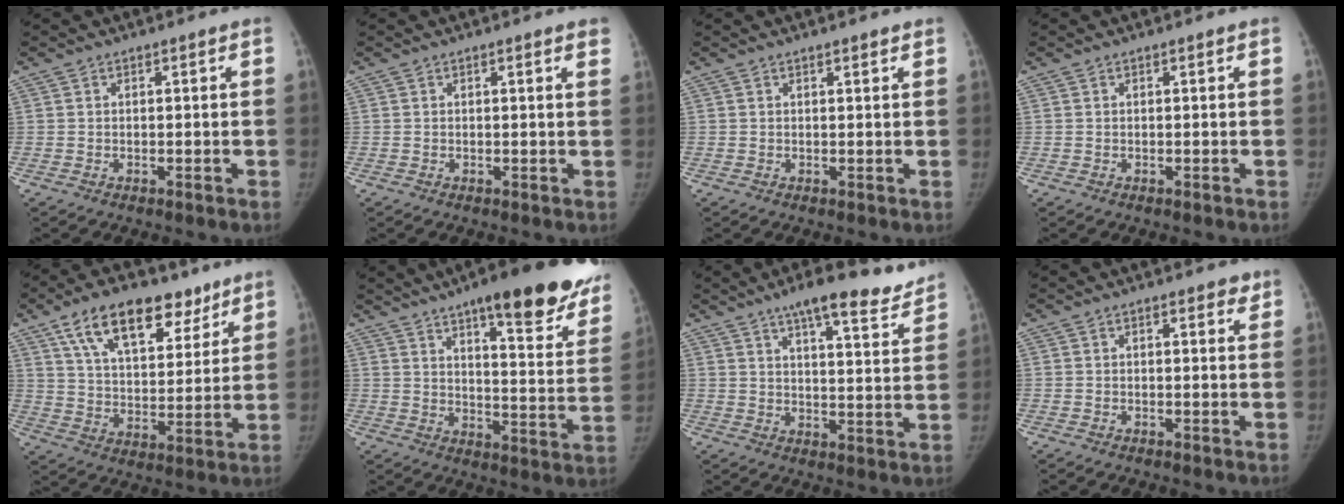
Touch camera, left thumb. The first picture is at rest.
{"total": 2.3, "force": [1.6, 0.3, 1.7], "torque": [-0.013, 0.001, 0.014]}
{"total": 1.0, "force": [0.8, 0.2, 0.5], "torque": [-0.004, -0.004, 0.012]}
{"total": 0.0}
{"total": 18.5, "force": [11.3, 9.4, 11.2], "torque": [-0.139, -0.034, 0.191]}
{"total": 26.1, "force": [17.6, 6.5, 18.1], "torque": [-0.209, -0.071, 0.231]}
{"total": 14.8, "force": [11.5, 3.5, 8.6], "torque": [-0.093, -0.052, 0.159]}
{"total": 2.6, "force": [1.5, 1.3, 1.7], "torque": [-0.009, -0.004, 0.016]}